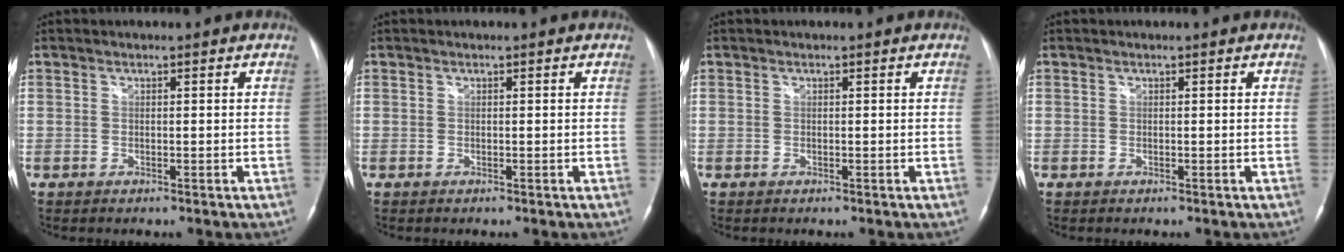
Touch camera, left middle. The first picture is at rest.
{"total": 0.0}
{"total": 0.0}
{"total": 0.0}